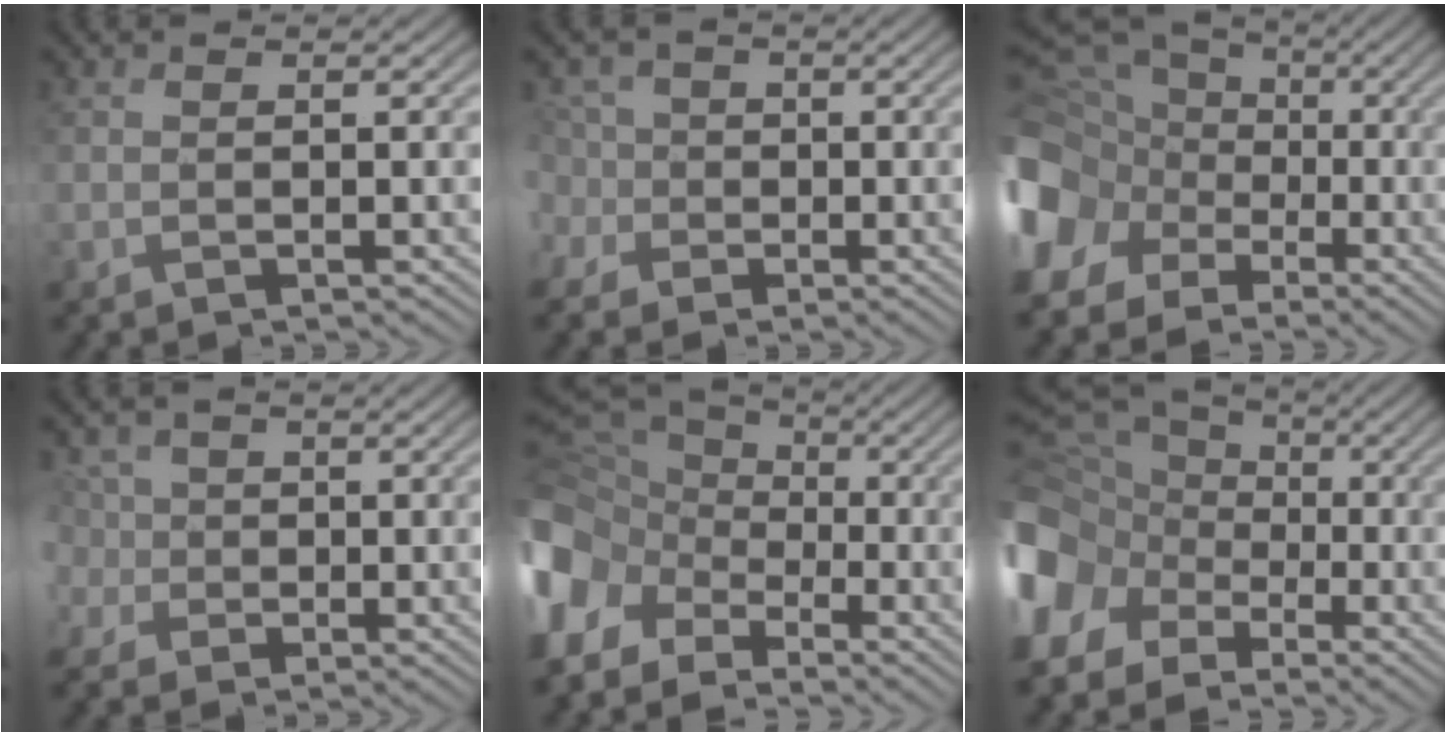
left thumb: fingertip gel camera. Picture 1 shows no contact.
{"total": 4.8, "force": [0.6, 4.3, 2.1], "torque": [-0.067, 0.004, -0.009]}
{"total": 16.9, "force": [-2.6, 14.8, 7.7], "torque": [-0.233, -0.027, -0.078]}
{"total": 5.1, "force": [1.1, 4.3, 2.4], "torque": [-0.084, 0.008, 0.013]}
{"total": 14.1, "force": [-5.2, 11.1, 6.9], "torque": [-0.223, -0.032, -0.090]}
{"total": 15.4, "force": [-3.6, 13.0, 7.5], "torque": [-0.237, -0.028, -0.068]}